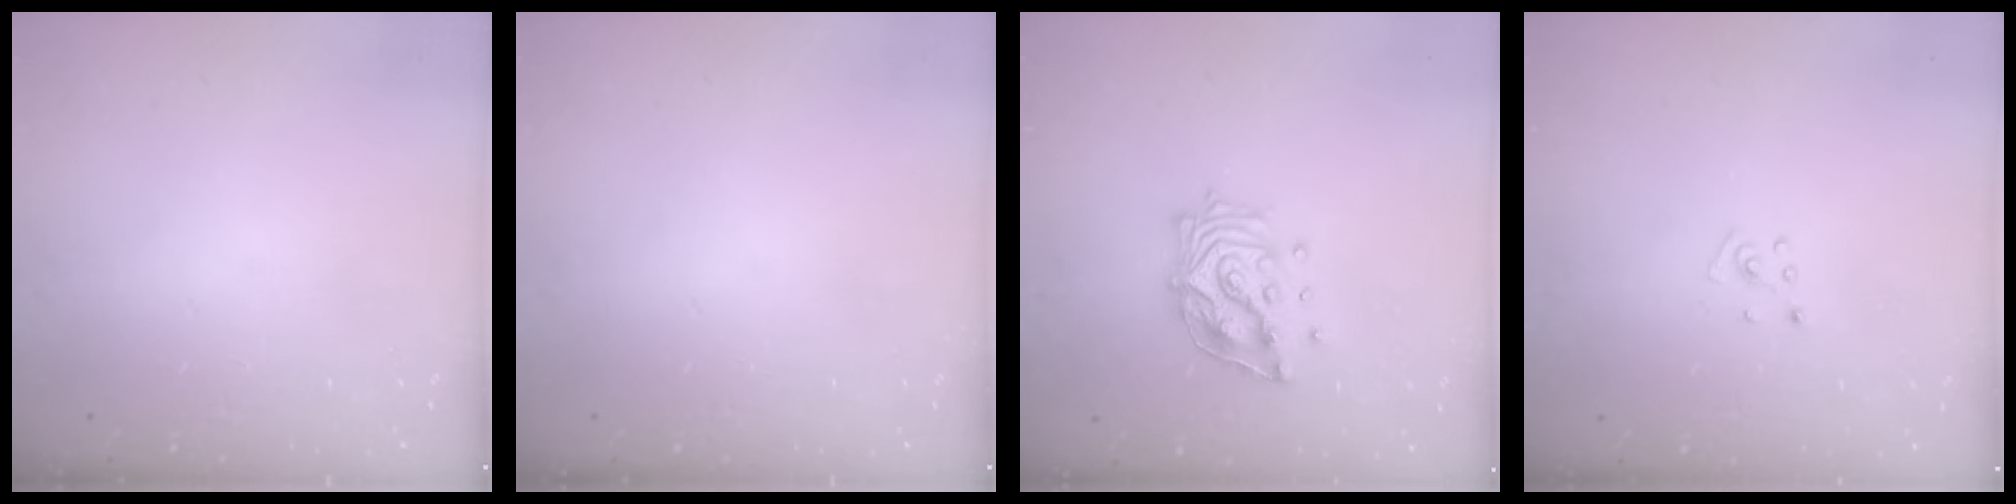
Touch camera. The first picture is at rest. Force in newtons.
{"total": 0.0}
{"total": 14.2, "press": 14.1, "slide": 1.9}
{"total": 3.9, "press": 3.9, "slide": 0.4}